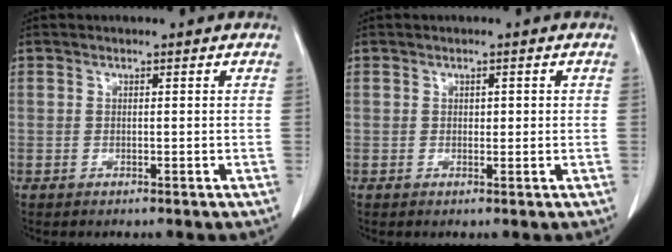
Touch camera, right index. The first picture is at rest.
{"total": 1.0, "force": [0.2, 0.6, 0.8], "torque": [-0.009, 0.001, 0.003]}